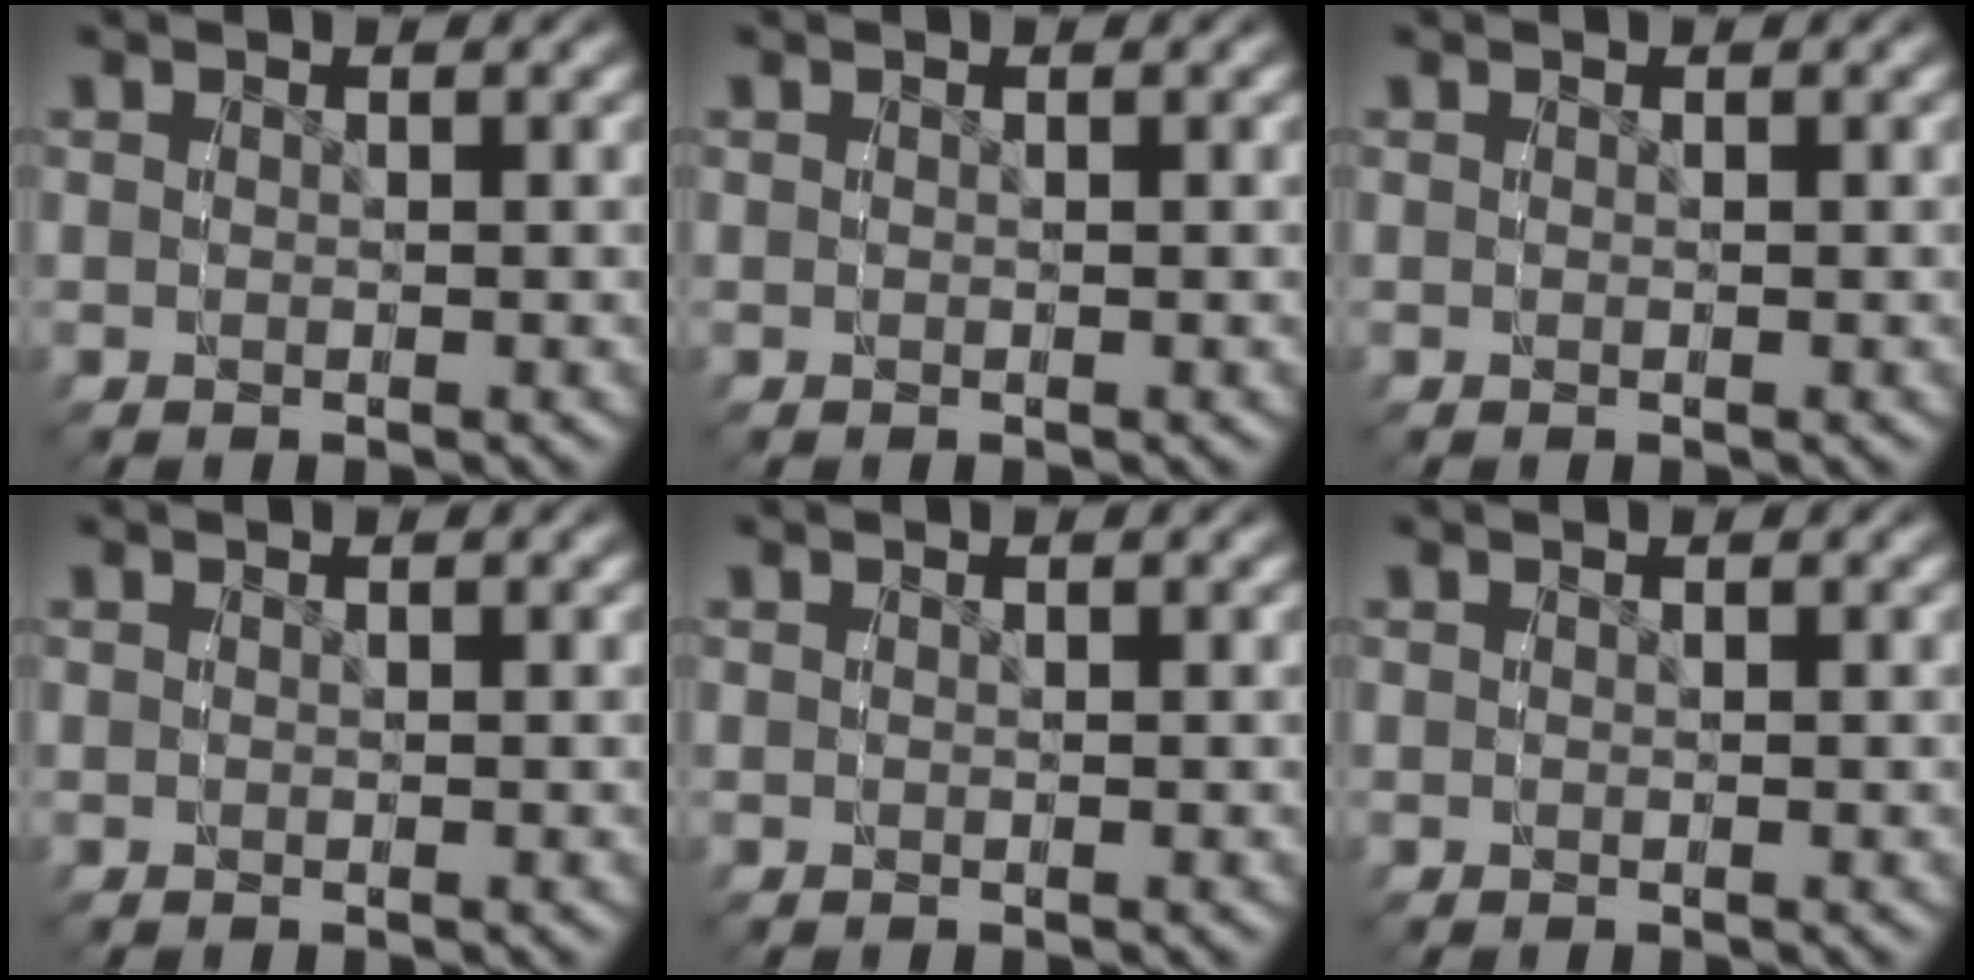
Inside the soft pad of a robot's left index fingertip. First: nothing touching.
{"total": 0.0}
{"total": 0.0}
{"total": 0.0}
{"total": 0.0}
{"total": 0.0}